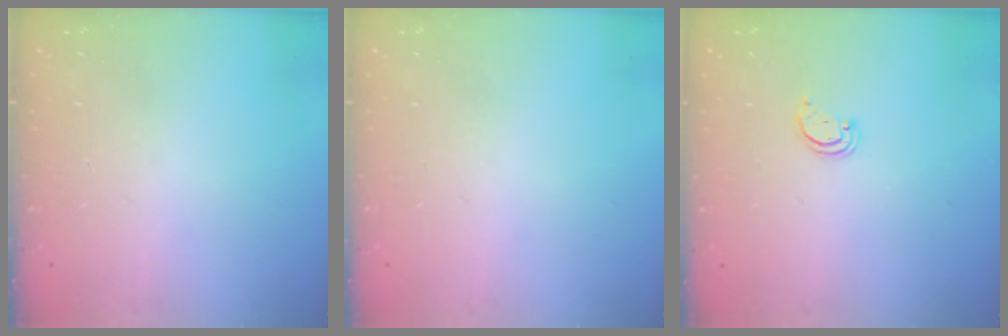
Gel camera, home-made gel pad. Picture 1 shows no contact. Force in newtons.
{"total": 0.0}
{"total": 1.5, "press": 1.5, "slide": 0.1}